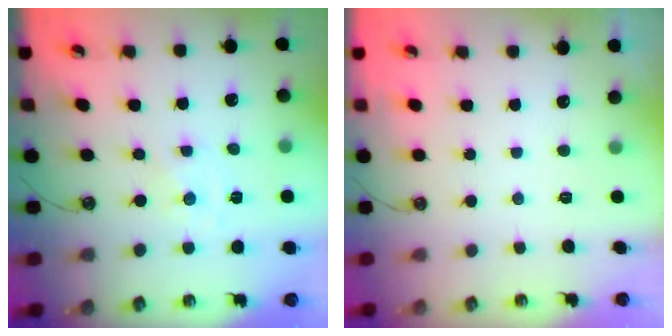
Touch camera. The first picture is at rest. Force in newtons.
{"total": 0.0}